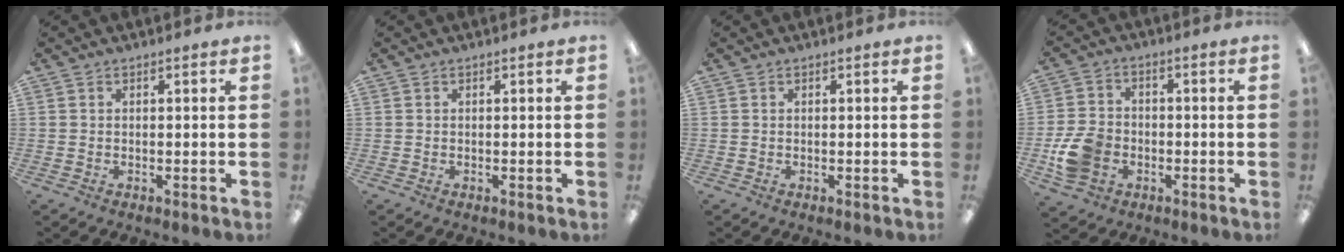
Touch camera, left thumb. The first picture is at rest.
{"total": 0.0}
{"total": 0.0}
{"total": 9.3, "force": [-3.0, 7.3, 5.0], "torque": [-0.104, 0.017, -0.053]}